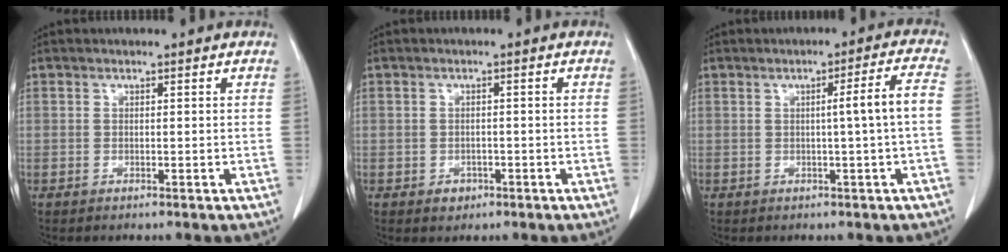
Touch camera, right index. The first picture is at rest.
{"total": 2.7, "force": [-1.2, 2.3, 0.9], "torque": [-0.010, 0.007, -0.009]}
{"total": 5.6, "force": [-0.3, -0.7, 5.5], "torque": [-0.083, 0.009, -0.001]}